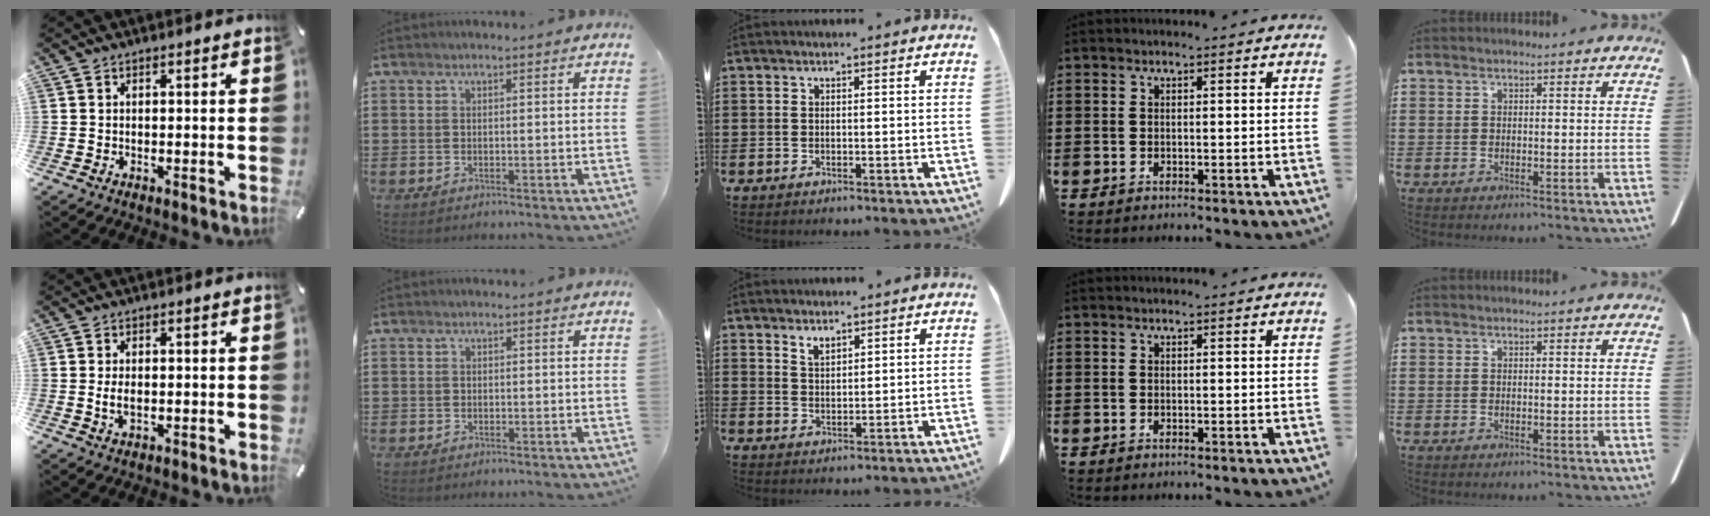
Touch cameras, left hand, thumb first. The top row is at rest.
{"thumb": {"total": 2.9, "force": [-0.2, 1.6, 2.4], "torque": [-0.054, 0.000, -0.006]}, "index": {"total": 0.5, "force": [-0.3, 0.4, -0.2], "torque": [0.002, 0.003, -0.007]}, "middle": {"total": 2.1, "force": [1.9, 0.5, 0.8], "torque": [-0.020, -0.001, 0.036]}}